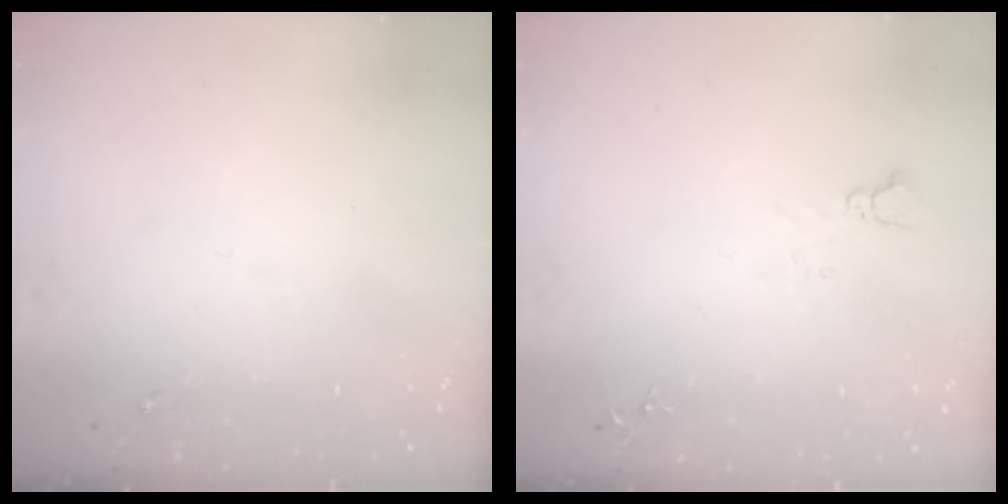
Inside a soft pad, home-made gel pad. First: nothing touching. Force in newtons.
{"total": 4.1, "press": 4.1, "slide": 0.4}